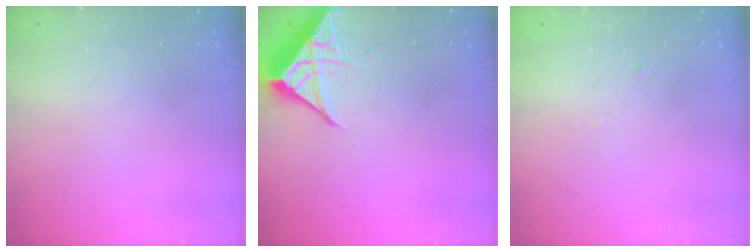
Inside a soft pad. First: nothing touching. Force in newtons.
{"total": 6.4, "press": 6.4, "slide": 0.4}
{"total": 2.7, "press": 2.5, "slide": 1.0}